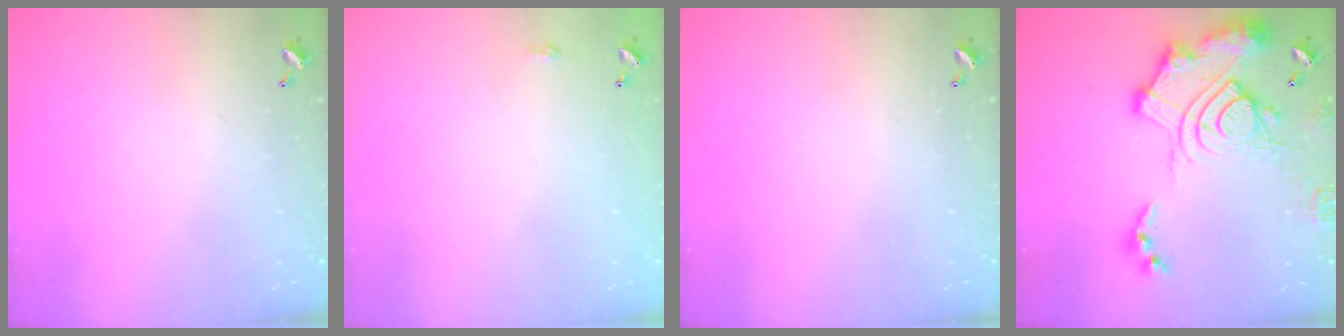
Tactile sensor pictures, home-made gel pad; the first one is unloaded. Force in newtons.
{"total": 2.2, "press": 2.1, "slide": 0.4}
{"total": 0.0}
{"total": 20.2, "press": 20.0, "slide": 2.4}